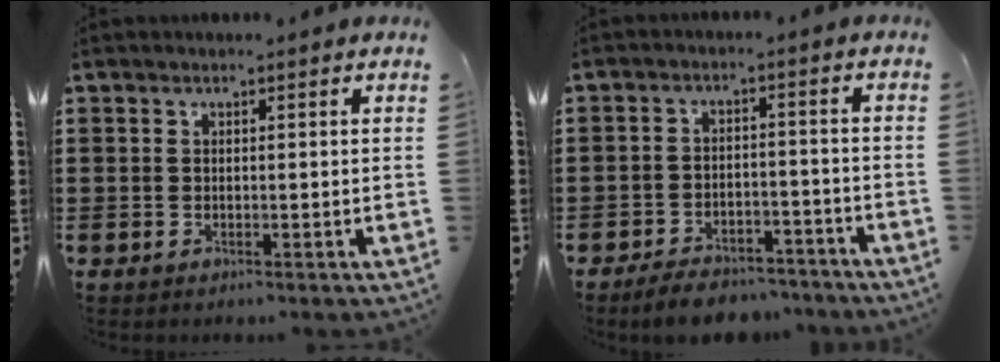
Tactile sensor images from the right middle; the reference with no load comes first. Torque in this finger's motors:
{"motor_torque": [0.39, -0.33, 0.30, 0.13]}